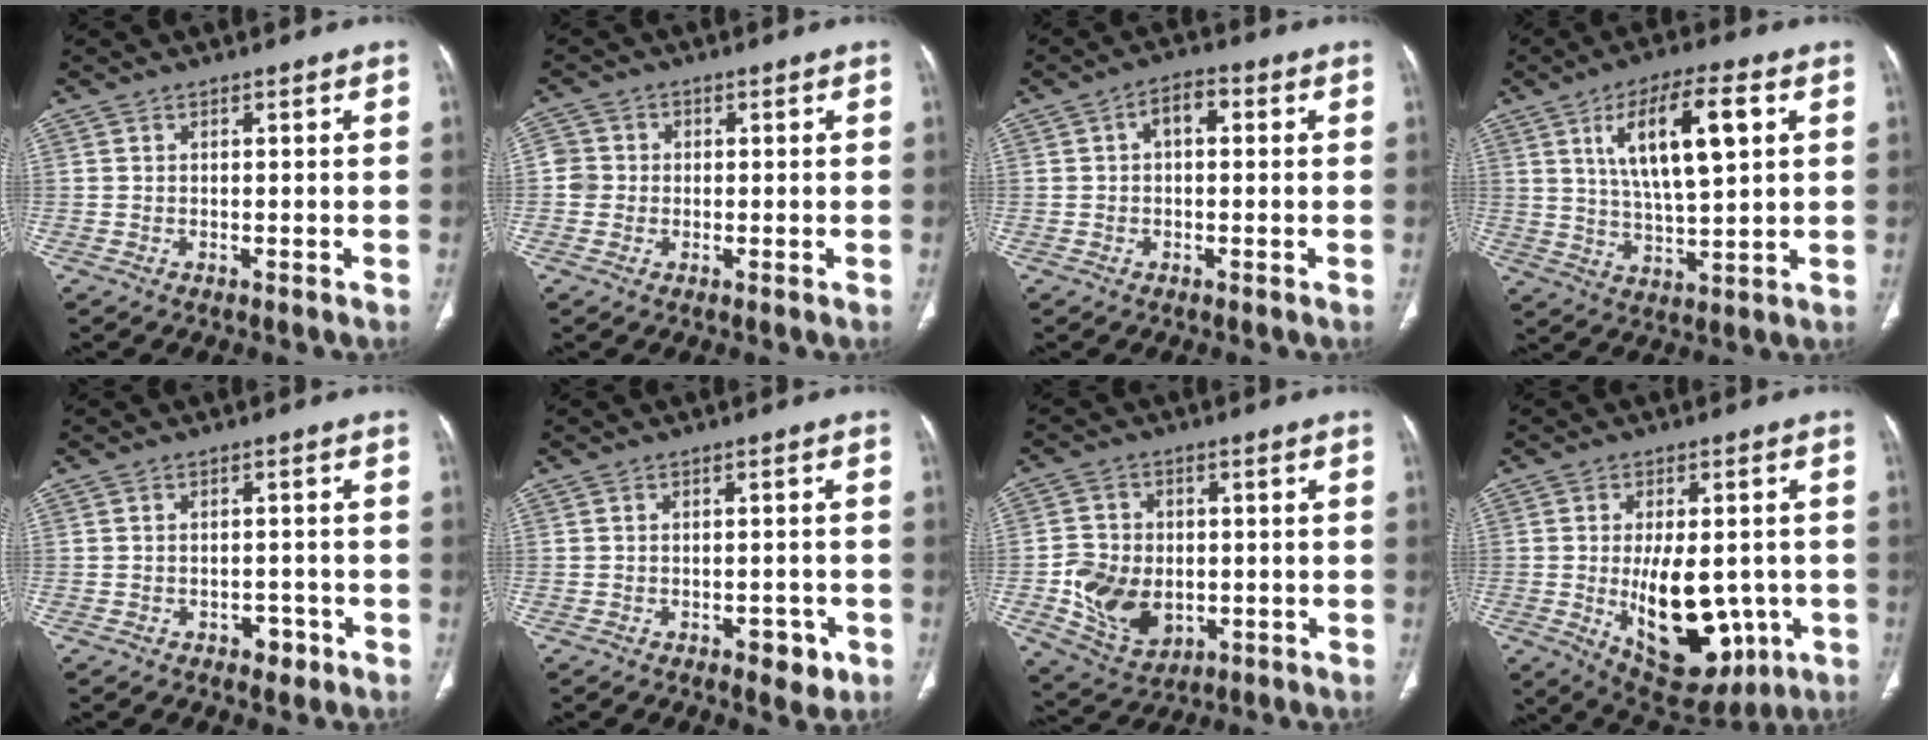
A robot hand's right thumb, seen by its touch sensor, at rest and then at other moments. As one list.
[{"total": 3.4, "force": [-0.2, 3.3, 0.7], "torque": [0.009, 0.009, -0.010]}, {"total": 4.3, "force": [0.7, 2.5, 3.4], "torque": [-0.043, 0.016, 0.003]}, {"total": 14.2, "force": [4.7, 4.5, 12.7], "torque": [-0.213, -0.006, 0.083]}, {"total": 2.6, "force": [-1.5, 1.8, 1.2], "torque": [-0.001, 0.010, -0.016]}, {"total": 3.7, "force": [-1.8, 2.1, 2.4], "torque": [-0.015, 0.008, -0.019]}, {"total": 11.6, "force": [-2.0, 8.9, 7.2], "torque": [-0.101, 0.002, -0.021]}, {"total": 17.8, "force": [-3.4, 9.7, 14.6], "torque": [-0.194, -0.008, -0.018]}]